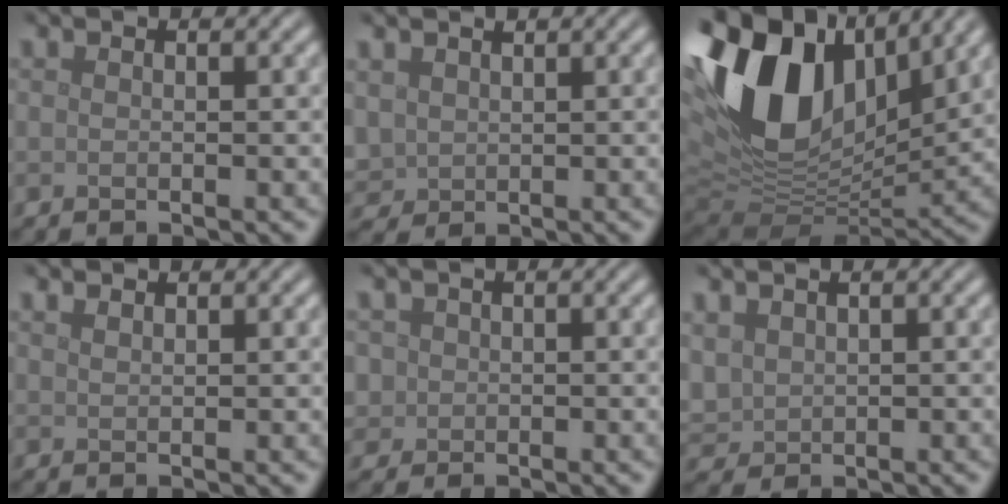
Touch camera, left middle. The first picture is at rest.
{"total": 2.5, "force": [1.1, 2.1, 0.9], "torque": [-0.030, 0.003, 0.024]}
{"total": 15.9, "force": [5.6, 9.4, 11.5], "torque": [-0.247, 0.022, 0.100]}
{"total": 0.8, "force": [0.7, 0.2, 0.3], "torque": [-0.007, 0.001, 0.016]}
{"total": 1.5, "force": [0.2, 1.4, 0.2], "torque": [0.001, 0.000, 0.007]}
{"total": 2.3, "force": [1.0, 1.8, 1.0], "torque": [-0.034, 0.002, 0.026]}